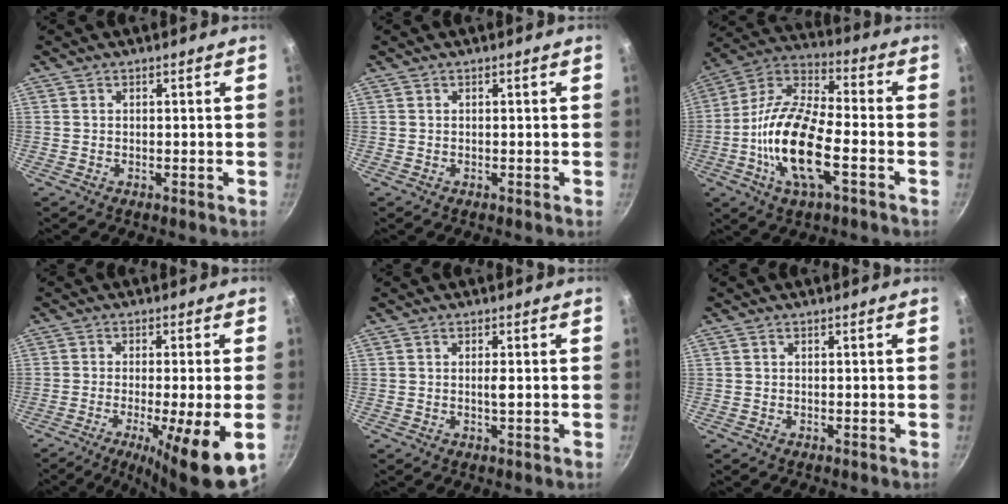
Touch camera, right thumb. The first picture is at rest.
{"total": 0.0}
{"total": 18.1, "force": [-5.1, 7.2, 15.8], "torque": [-0.303, 0.031, -0.118]}
{"total": 12.4, "force": [-4.2, 1.7, 11.5], "torque": [-0.189, -0.004, -0.063]}
{"total": 1.5, "force": [0.0, 0.2, 1.5], "torque": [-0.032, -0.001, -0.002]}
{"total": 0.0}